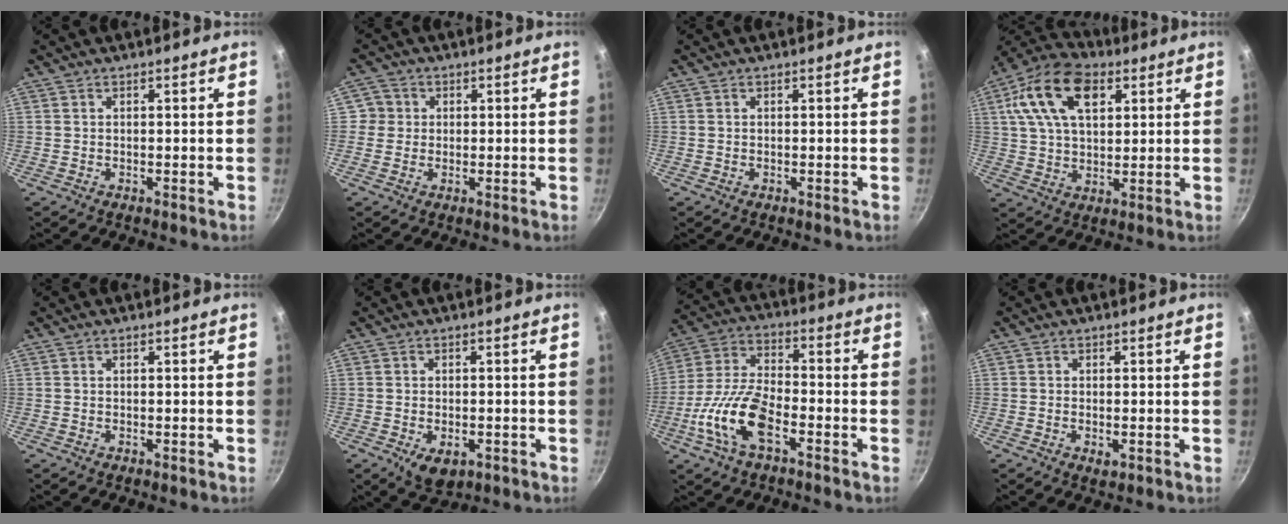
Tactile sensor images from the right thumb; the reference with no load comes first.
{"total": 3.2, "force": [0.2, 3.2, 0.4], "torque": [0.024, 0.007, -0.005]}
{"total": 0.0}
{"total": 15.9, "force": [5.8, 9.6, 11.3], "torque": [-0.189, 0.002, 0.091]}
{"total": 0.0}
{"total": 5.3, "force": [-1.8, 3.3, 3.8], "torque": [-0.047, -0.003, -0.019]}
{"total": 13.4, "force": [-5.6, 5.8, 10.7], "torque": [-0.212, 0.031, -0.119]}
{"total": 1.6, "force": [-0.4, 0.8, 1.3], "torque": [-0.023, -0.003, -0.006]}